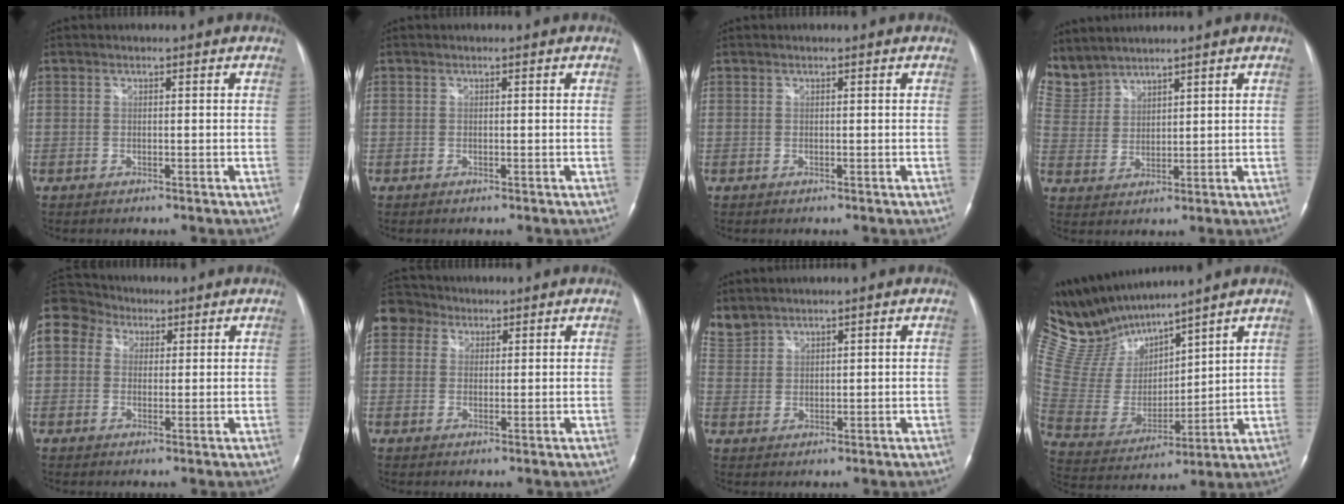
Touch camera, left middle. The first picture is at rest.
{"total": 0.0}
{"total": 0.0}
{"total": 8.3, "force": [7.8, 2.9, 0.7], "torque": [-0.038, 0.011, 0.177]}
{"total": 19.1, "force": [8.3, 15.2, 8.0], "torque": [-0.262, 0.106, 0.161]}
{"total": 5.1, "force": [2.8, 4.1, 1.2], "torque": [-0.032, 0.026, 0.054]}
{"total": 3.9, "force": [3.8, 1.1, 0.1], "torque": [-0.014, 0.014, 0.088]}
{"total": 14.3, "force": [13.5, 2.3, 4.2], "torque": [-0.108, 0.006, 0.284]}